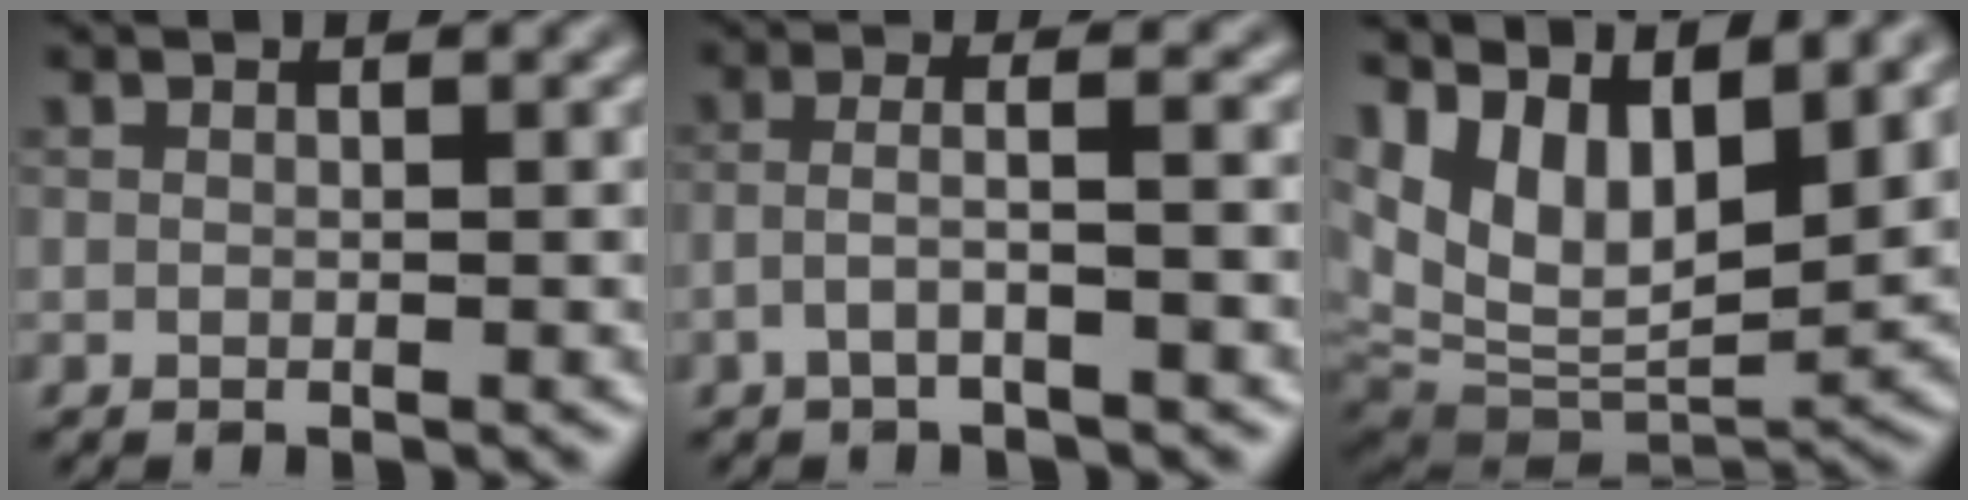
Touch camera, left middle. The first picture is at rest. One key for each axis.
{"total": 3.4, "fx": -1.3, "fy": 0.9, "fz": 3.0, "tx": -0.049, "ty": 0.014, "tz": -0.034}
{"total": 13.3, "fx": 5.0, "fy": 7.0, "fz": 10.1, "tx": -0.179, "ty": 0.006, "tz": 0.097}